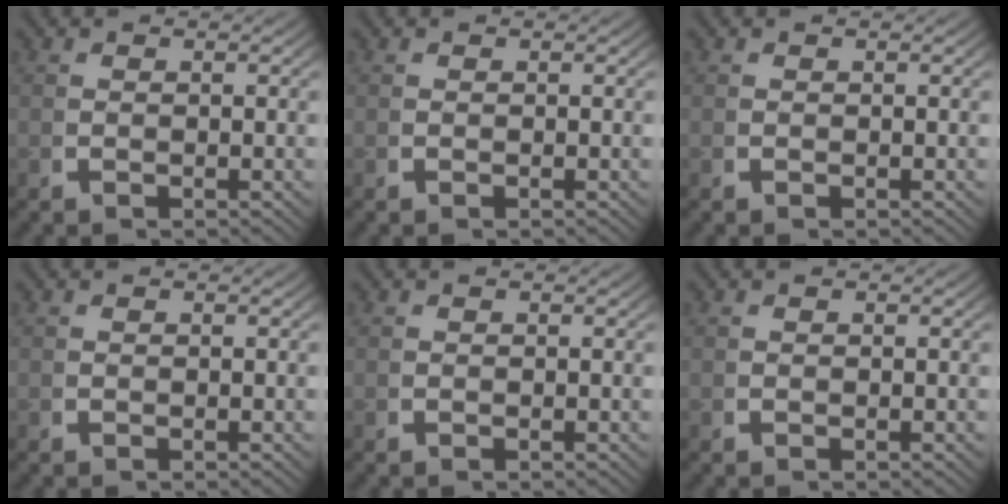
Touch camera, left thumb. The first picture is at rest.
{"total": 0.0}
{"total": 0.0}
{"total": 0.0}
{"total": 0.0}
{"total": 0.0}